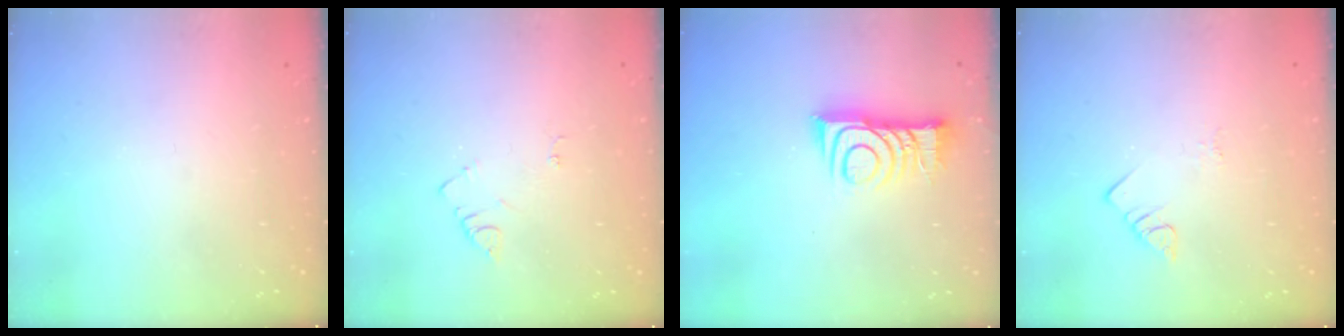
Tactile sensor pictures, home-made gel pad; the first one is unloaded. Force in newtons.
{"total": 4.2, "press": 4.2, "slide": 0.4}
{"total": 10.3, "press": 10.3, "slide": 0.4}
{"total": 2.8, "press": 2.8, "slide": 0.4}